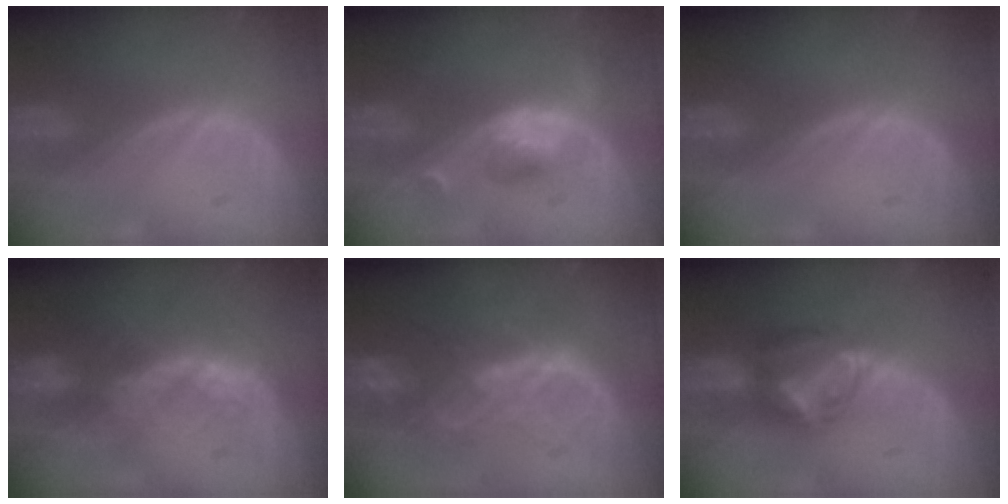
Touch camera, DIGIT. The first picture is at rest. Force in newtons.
{"total": 5.2, "press": 4.8, "slide": 2.0}
{"total": 0.0}
{"total": 6.6, "press": 5.9, "slide": 3.1}
{"total": 7.3, "press": 7.2, "slide": 1.3}
{"total": 6.6, "press": 6.3, "slide": 2.2}